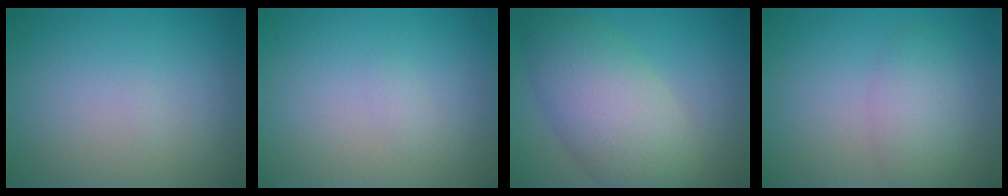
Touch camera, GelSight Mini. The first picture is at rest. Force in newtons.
{"total": 0.6, "press": 0.6, "slide": 0.0}
{"total": 7.8, "press": 7.8, "slide": 0.2}
{"total": 2.6, "press": 2.6, "slide": 0.2}